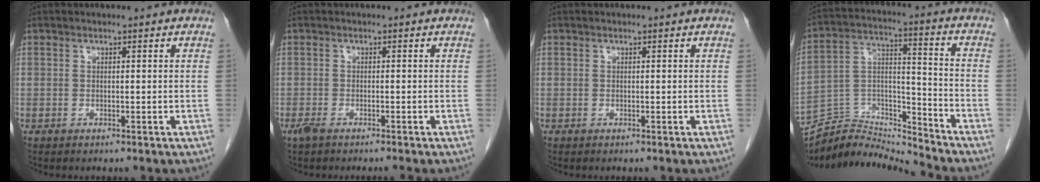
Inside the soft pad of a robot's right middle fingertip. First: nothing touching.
{"total": 2.5, "force": [-2.0, 0.3, 1.5], "torque": [-0.024, -0.006, -0.034]}
{"total": 0.0}
{"total": 12.5, "force": [-12.5, -0.6, -0.3], "torque": [0.003, 0.045, -0.234]}